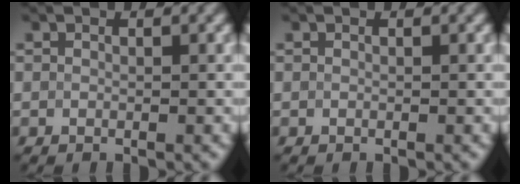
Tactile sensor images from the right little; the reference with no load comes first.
{"total": 0.0}